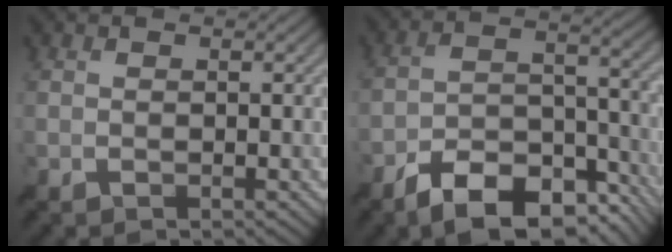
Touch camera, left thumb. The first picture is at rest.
{"total": 12.7, "force": [-8.8, 5.2, 7.4], "torque": [-0.134, 0.001, -0.153]}